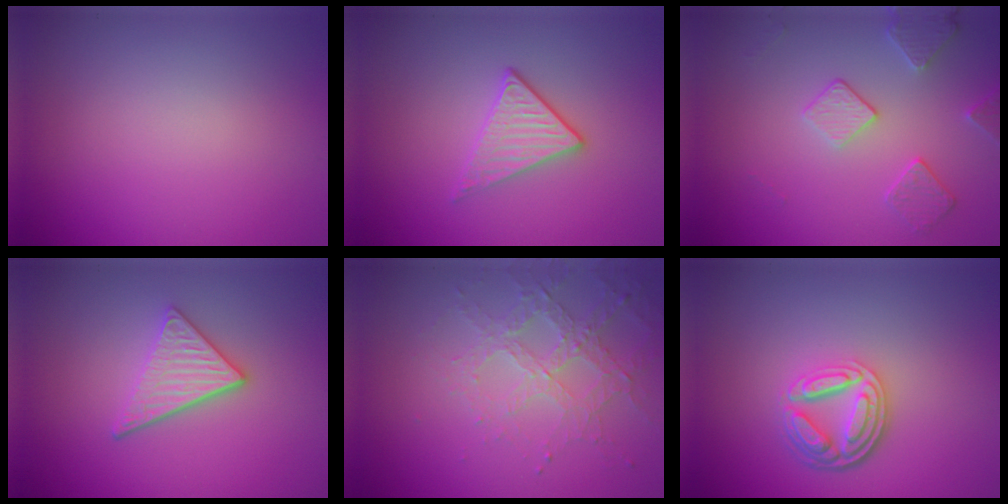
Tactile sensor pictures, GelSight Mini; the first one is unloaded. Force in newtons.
{"total": 3.0, "press": 2.7, "slide": 1.2}
{"total": 2.9, "press": 2.8, "slide": 0.9}
{"total": 3.6, "press": 3.0, "slide": 2.0}
{"total": 3.1, "press": 3.1, "slide": 0.7}
{"total": 4.6, "press": 3.5, "slide": 3.0}